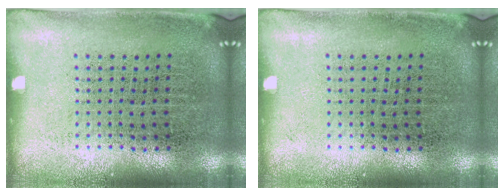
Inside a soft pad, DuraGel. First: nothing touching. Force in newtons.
{"total": 0.0}